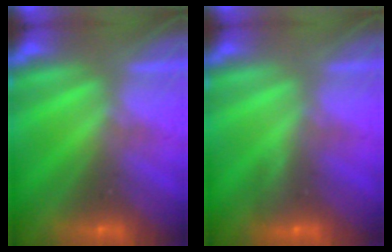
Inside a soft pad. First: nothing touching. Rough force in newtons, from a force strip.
{"total": 2.9}